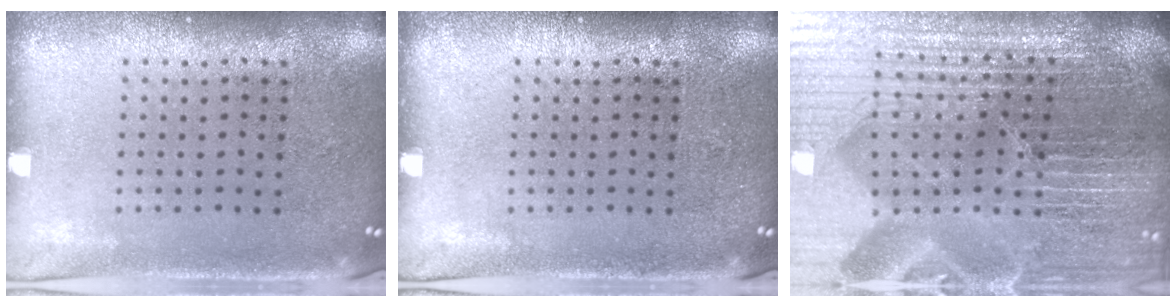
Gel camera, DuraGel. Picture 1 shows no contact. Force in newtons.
{"total": 0.0}
{"total": 7.2, "press": 6.3, "slide": 3.4}